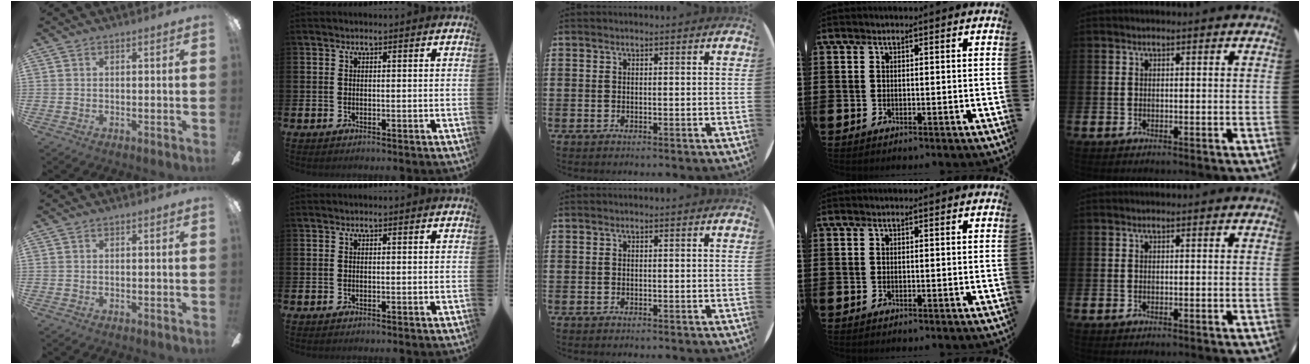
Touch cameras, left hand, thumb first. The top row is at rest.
{}